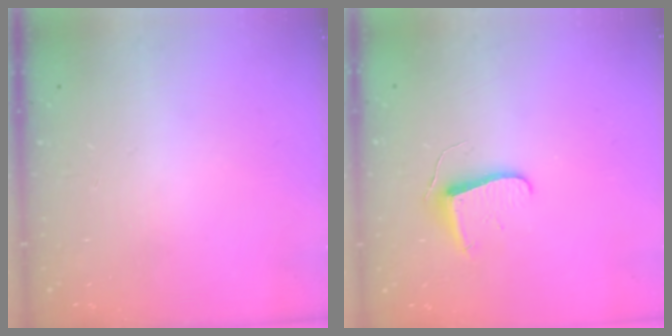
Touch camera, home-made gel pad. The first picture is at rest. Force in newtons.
{"total": 7.1, "press": 7.1, "slide": 0.5}